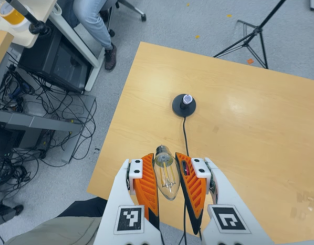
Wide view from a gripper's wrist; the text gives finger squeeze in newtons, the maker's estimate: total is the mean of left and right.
{"total": 21.0, "left": 22.5, "right": 19.6}